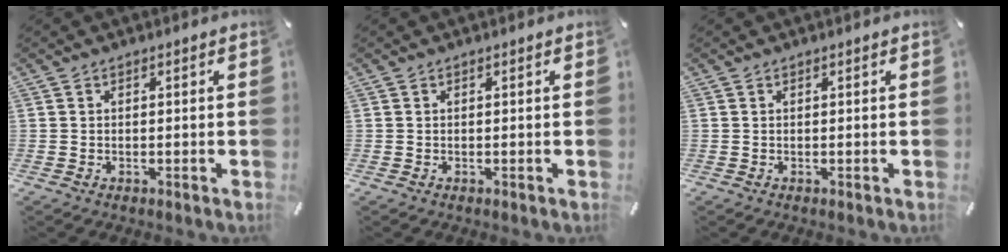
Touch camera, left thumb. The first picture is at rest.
{"total": 0.0}
{"total": 0.0}